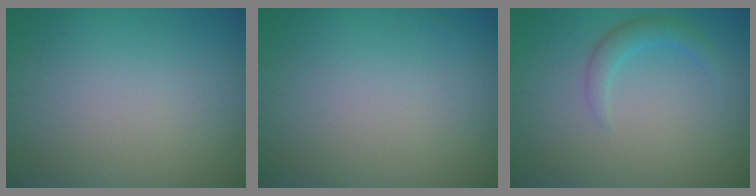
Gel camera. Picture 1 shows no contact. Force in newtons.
{"total": 0.0}
{"total": 1.9, "press": 1.9, "slide": 0.1}